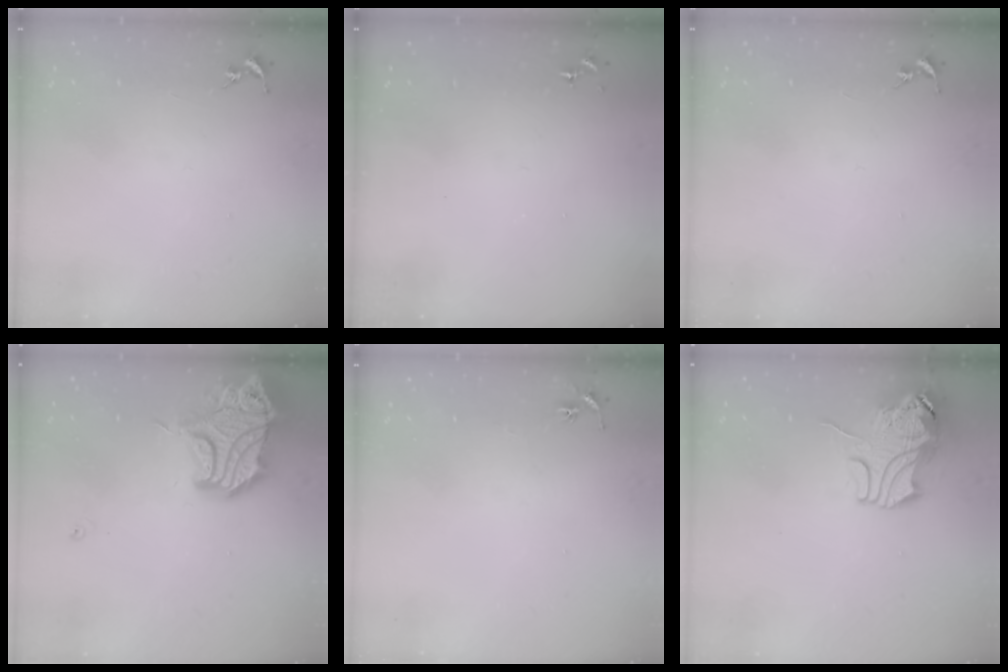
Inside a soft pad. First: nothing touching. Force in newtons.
{"total": 0.0}
{"total": 0.0}
{"total": 19.6, "press": 19.4, "slide": 2.5}
{"total": 2.9, "press": 2.9, "slide": 0.3}
{"total": 11.2, "press": 11.0, "slide": 1.7}